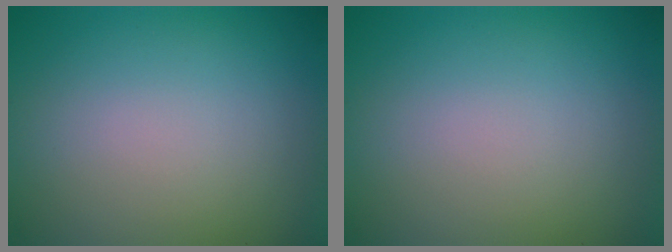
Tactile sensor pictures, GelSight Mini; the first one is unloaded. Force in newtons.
{"total": 0.0}